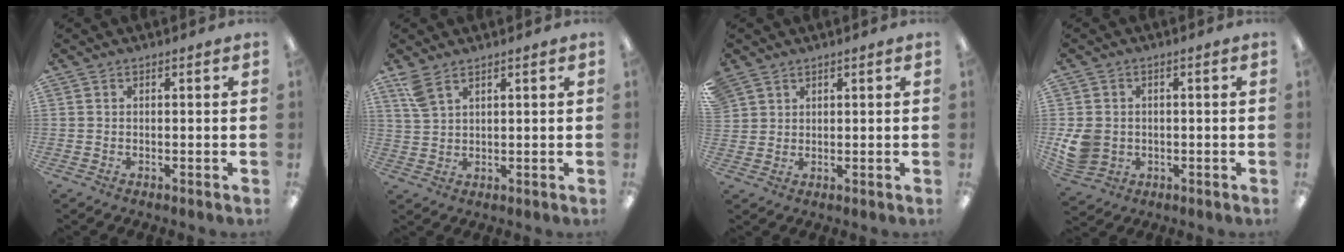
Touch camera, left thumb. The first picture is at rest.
{"total": 4.9, "force": [3.3, 2.1, 2.9], "torque": [-0.064, -0.005, 0.063]}
{"total": 3.0, "force": [2.1, 2.1, 0.1], "torque": [-0.009, -0.001, 0.042]}
{"total": 7.3, "force": [-0.7, 6.4, 3.4], "torque": [-0.081, 0.011, -0.009]}